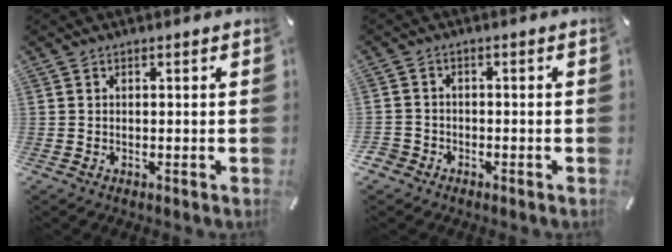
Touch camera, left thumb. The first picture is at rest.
{"total": 2.9, "force": [-1.8, 2.2, 0.5], "torque": [-0.013, 0.008, -0.038]}